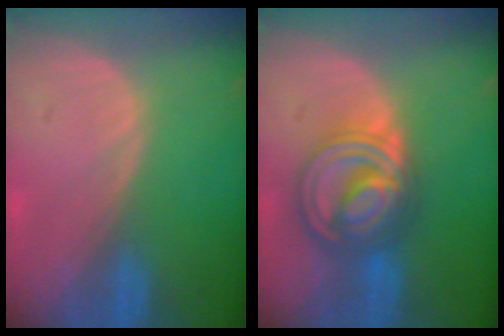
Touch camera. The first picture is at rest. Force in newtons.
{"total": 9.0, "press": 8.9, "slide": 0.7}